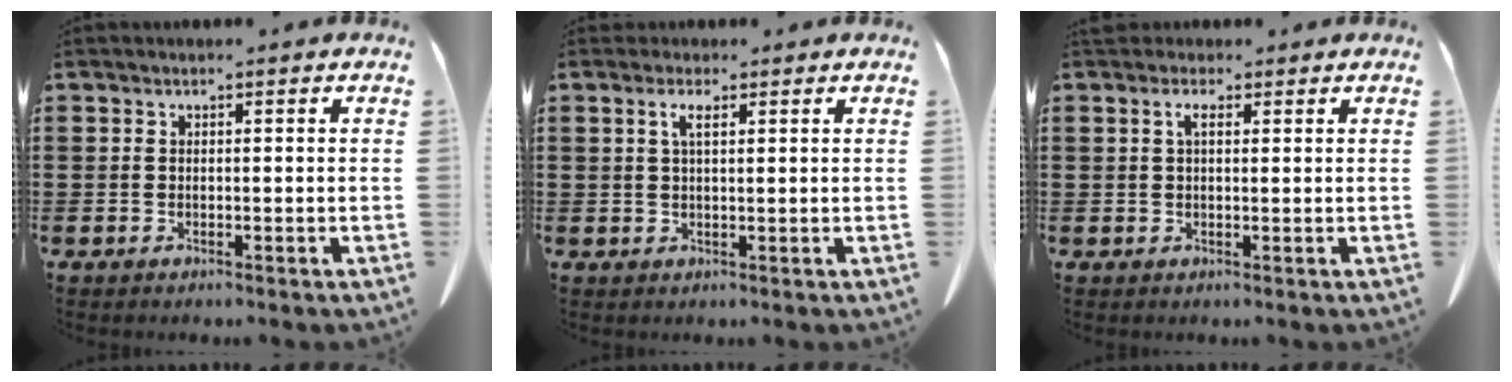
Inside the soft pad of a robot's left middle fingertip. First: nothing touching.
{"total": 2.6, "force": [1.1, 0.7, 2.2], "torque": [-0.048, 0.002, 0.019]}
{"total": 2.4, "force": [1.0, 0.9, 2.0], "torque": [-0.043, 0.004, 0.018]}